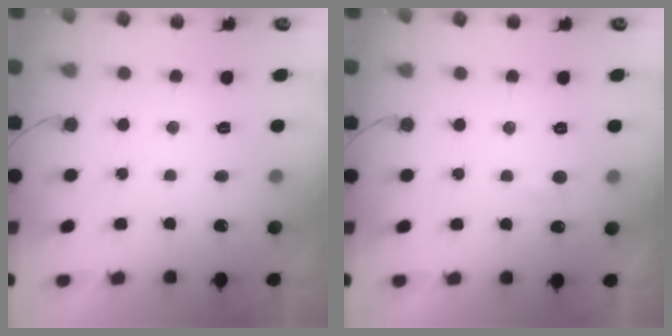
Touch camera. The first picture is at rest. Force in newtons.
{"total": 3.6, "press": 3.6, "slide": 0.4}